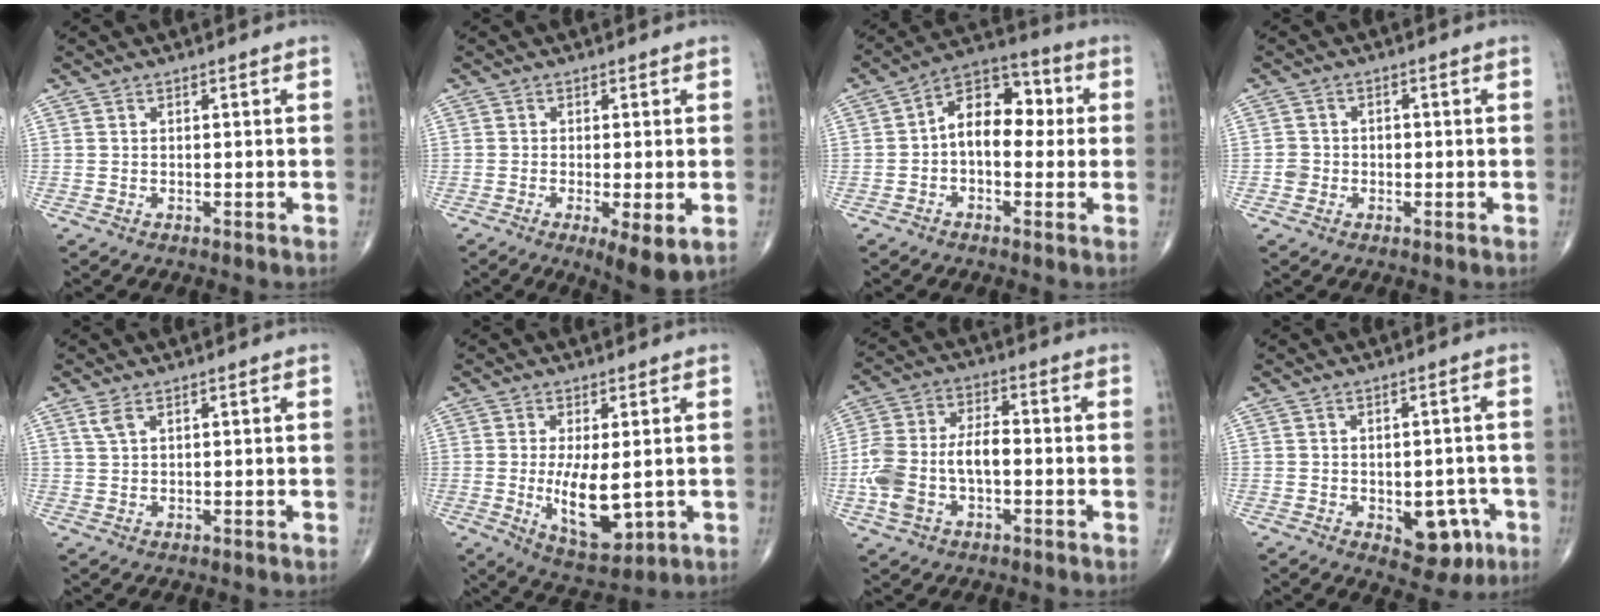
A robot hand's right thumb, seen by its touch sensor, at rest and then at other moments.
{"total": 6.5, "force": [-1.9, 1.6, 6.0], "torque": [-0.100, -0.020, -0.031]}
{"total": 11.7, "force": [0.4, 7.4, 9.1], "torque": [-0.109, 0.037, -0.008]}
{"total": 2.4, "force": [-0.6, 2.3, 0.5], "torque": [0.005, 0.012, -0.014]}
{"total": 2.0, "force": [1.2, 0.8, 1.4], "torque": [-0.035, 0.005, 0.032]}
{"total": 9.7, "force": [-0.6, 4.0, 8.8], "torque": [-0.140, -0.025, 0.006]}
{"total": 12.0, "force": [-2.3, 6.7, 9.7], "torque": [-0.208, 0.030, -0.045]}
{"total": 7.8, "force": [-2.7, 4.7, 5.6], "torque": [-0.034, 0.012, -0.025]}